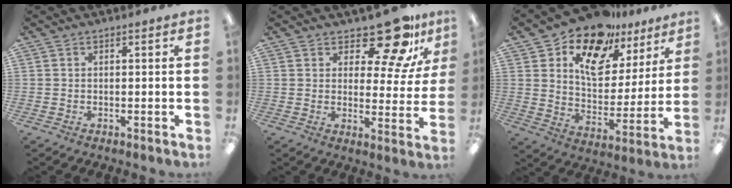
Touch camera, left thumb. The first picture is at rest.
{"total": 14.3, "force": [10.9, 5.4, 7.5], "torque": [-0.105, -0.077, 0.186]}
{"total": 16.7, "force": [11.9, 8.8, 7.7], "torque": [-0.133, -0.071, 0.213]}